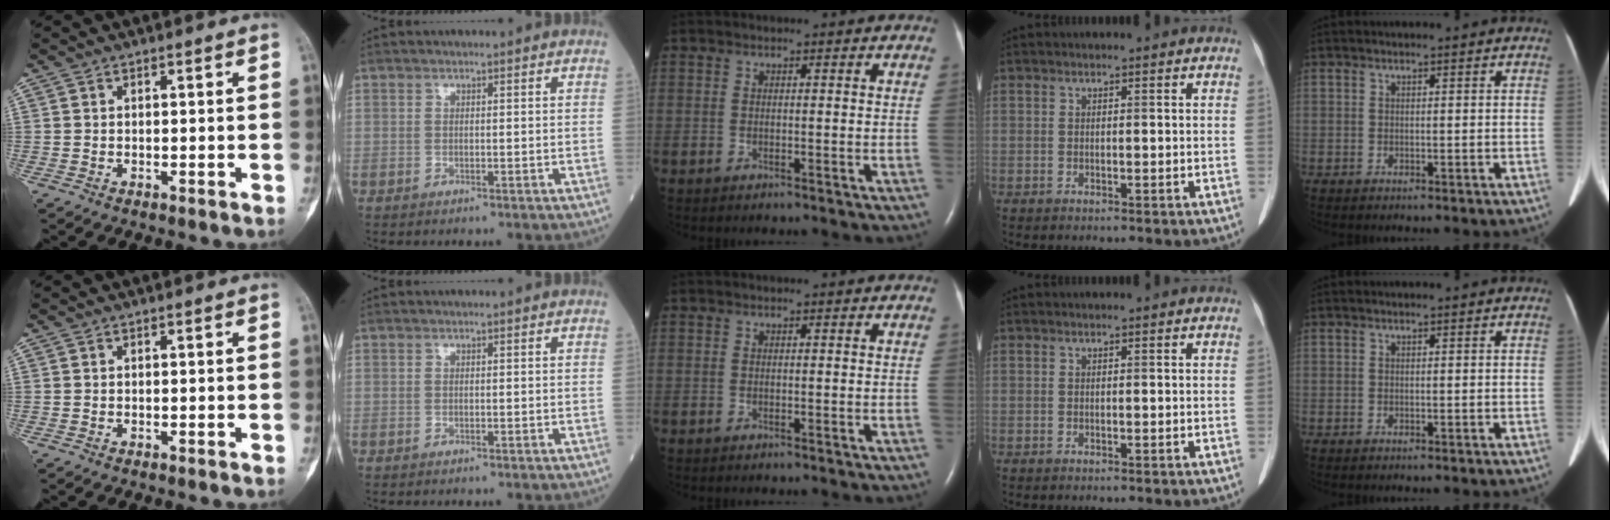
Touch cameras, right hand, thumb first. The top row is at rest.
{}